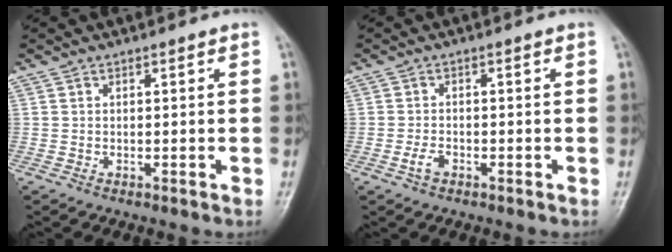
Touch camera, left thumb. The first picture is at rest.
{"total": 2.1, "force": [-1.1, 1.2, 1.3], "torque": [-0.030, 0.006, -0.023]}